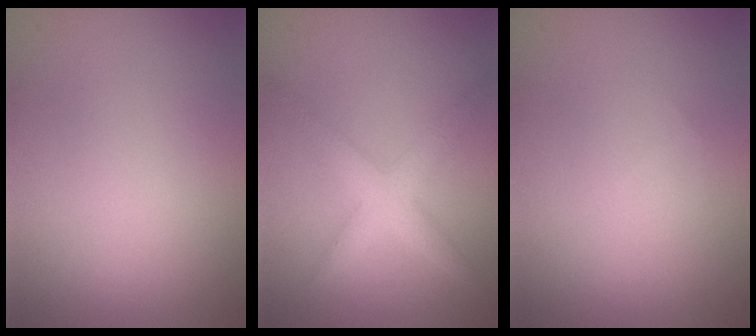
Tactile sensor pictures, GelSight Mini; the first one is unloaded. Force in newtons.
{"total": 2.4, "press": 2.4, "slide": 0.1}
{"total": 0.0}